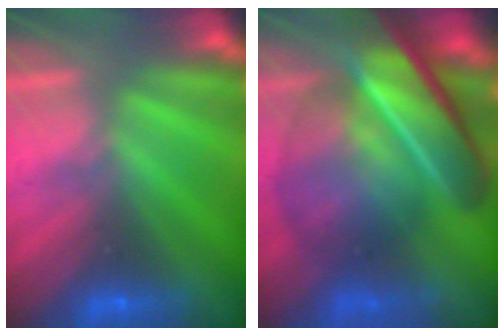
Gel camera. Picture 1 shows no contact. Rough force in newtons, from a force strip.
{"total": 5.9}